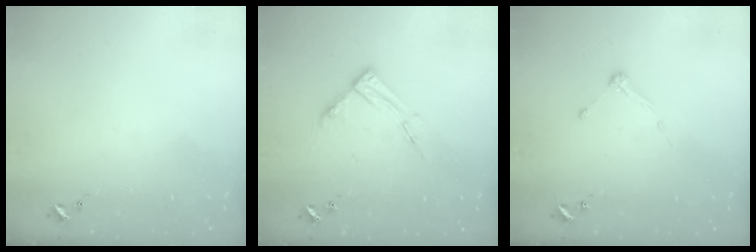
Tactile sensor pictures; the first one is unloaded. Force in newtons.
{"total": 8.6, "press": 8.5, "slide": 0.9}
{"total": 3.2, "press": 3.2, "slide": 0.4}